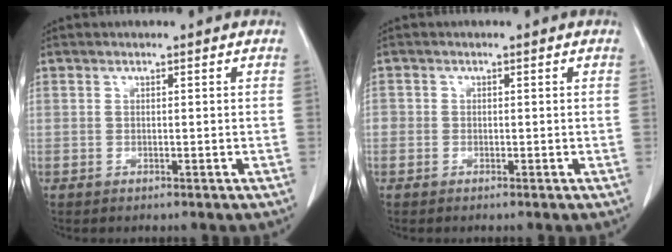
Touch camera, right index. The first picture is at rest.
{"total": 1.3, "force": [-0.5, 1.2, 0.3], "torque": [-0.004, 0.006, -0.012]}